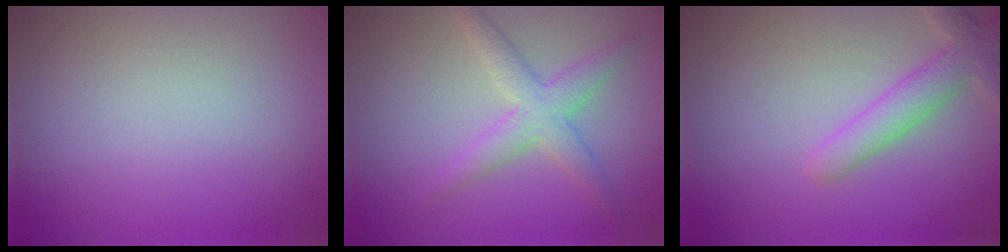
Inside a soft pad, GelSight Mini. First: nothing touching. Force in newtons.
{"total": 3.3, "press": 3.3, "slide": 0.2}
{"total": 3.2, "press": 3.2, "slide": 0.2}